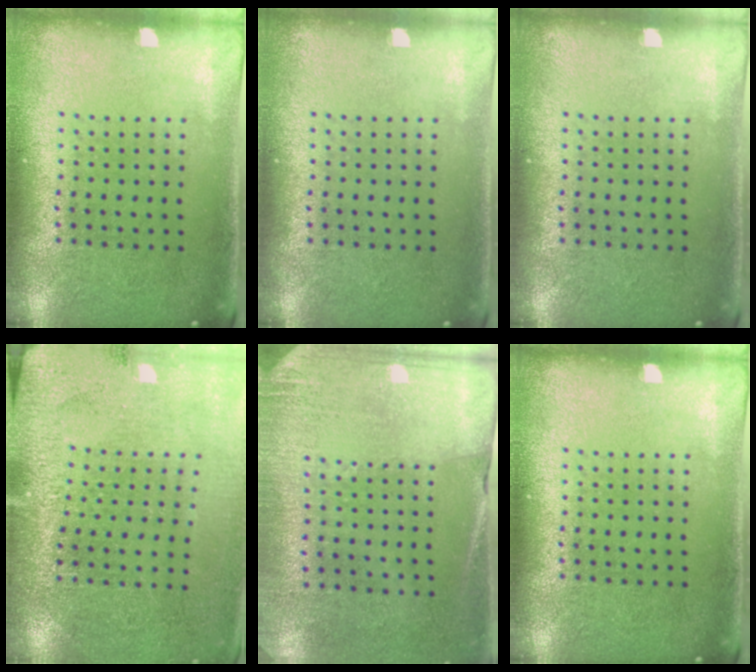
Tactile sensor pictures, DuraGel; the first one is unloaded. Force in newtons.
{"total": 0.0}
{"total": 0.0}
{"total": 2.9, "press": 2.9, "slide": 0.2}
{"total": 2.6, "press": 2.3, "slide": 1.1}
{"total": 0.0}